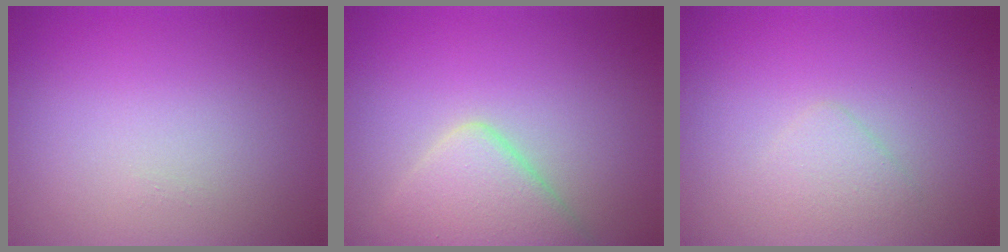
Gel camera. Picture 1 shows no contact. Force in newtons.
{"total": 4.4, "press": 4.4, "slide": 0.2}
{"total": 1.3, "press": 1.3, "slide": 0.1}